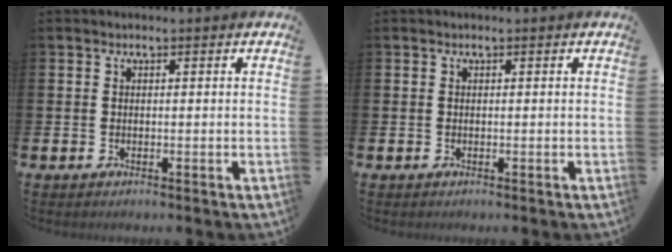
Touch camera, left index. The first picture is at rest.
{"total": 0.0}